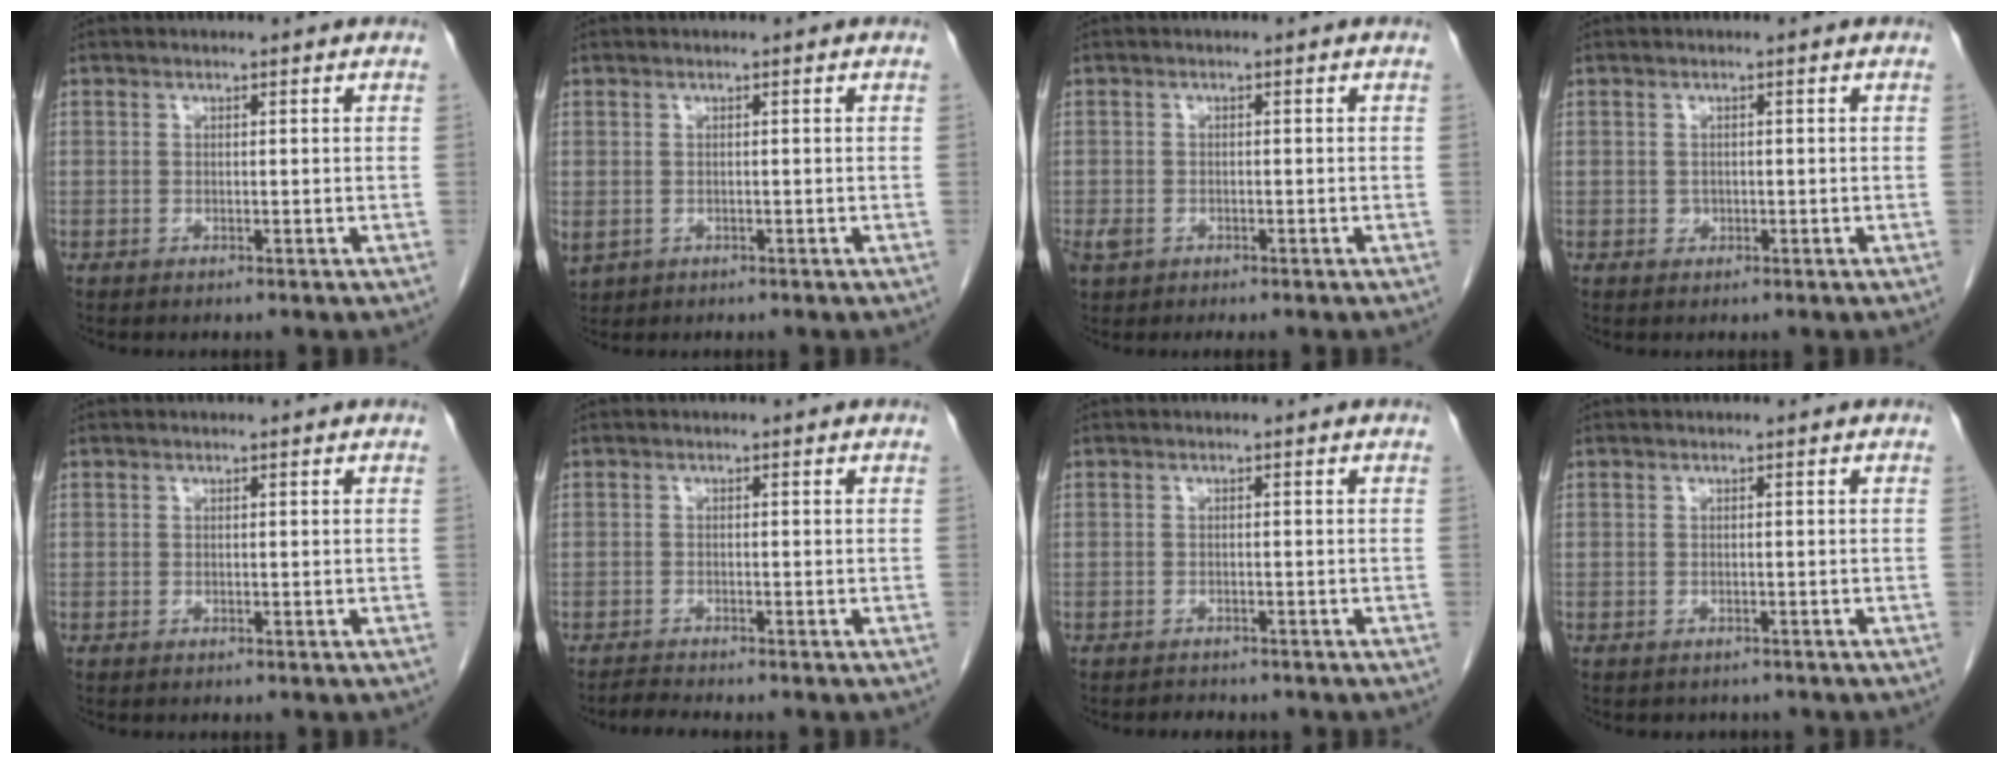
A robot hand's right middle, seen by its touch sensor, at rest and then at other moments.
{"total": 2.6, "force": [-0.7, 2.1, 1.4], "torque": [-0.037, -0.006, 0.001]}
{"total": 1.8, "force": [-0.8, 1.2, 1.0], "torque": [-0.024, 0.001, -0.010]}
{"total": 0.8, "force": [-0.1, 0.7, 0.2], "torque": [-0.003, 0.002, -0.001]}
{"total": 0.0}
{"total": 1.4, "force": [-1.3, -0.5, 0.1], "torque": [-0.012, -0.011, -0.025]}
{"total": 2.1, "force": [-1.9, 0.8, 0.3], "torque": [-0.012, -0.003, -0.025]}
{"total": 2.2, "force": [-2.0, 1.1, 0.2], "torque": [-0.009, -0.001, -0.025]}